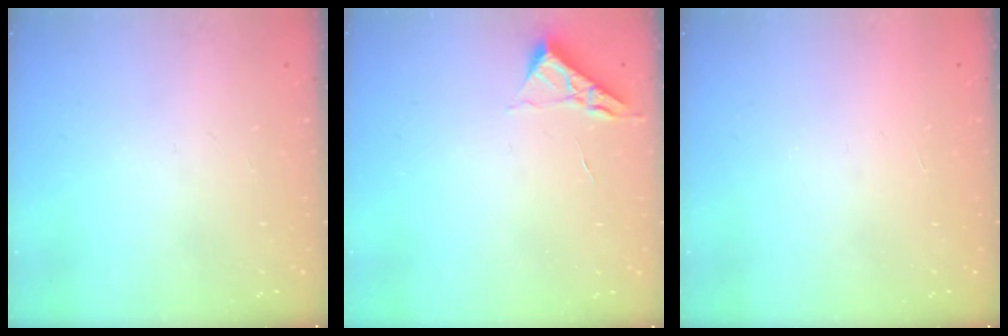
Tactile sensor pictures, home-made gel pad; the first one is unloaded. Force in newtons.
{"total": 3.5, "press": 3.4, "slide": 0.5}
{"total": 1.5, "press": 1.5, "slide": 0.1}